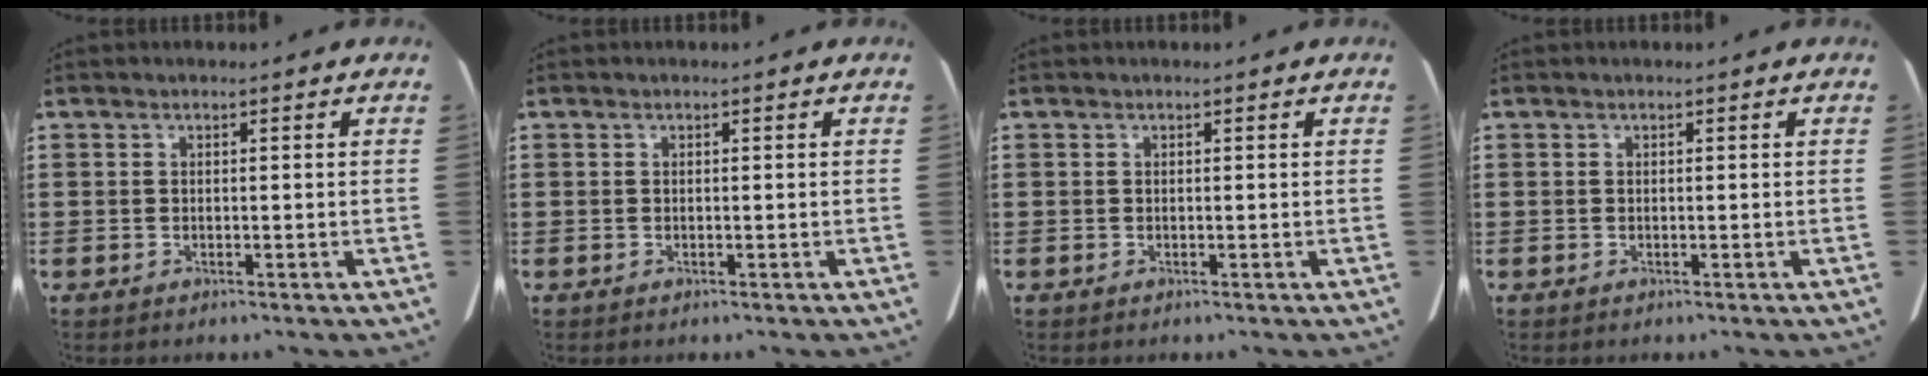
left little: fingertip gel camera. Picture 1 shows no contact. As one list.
[{"total": 0.0}, {"total": 0.0}, {"total": 0.0}]